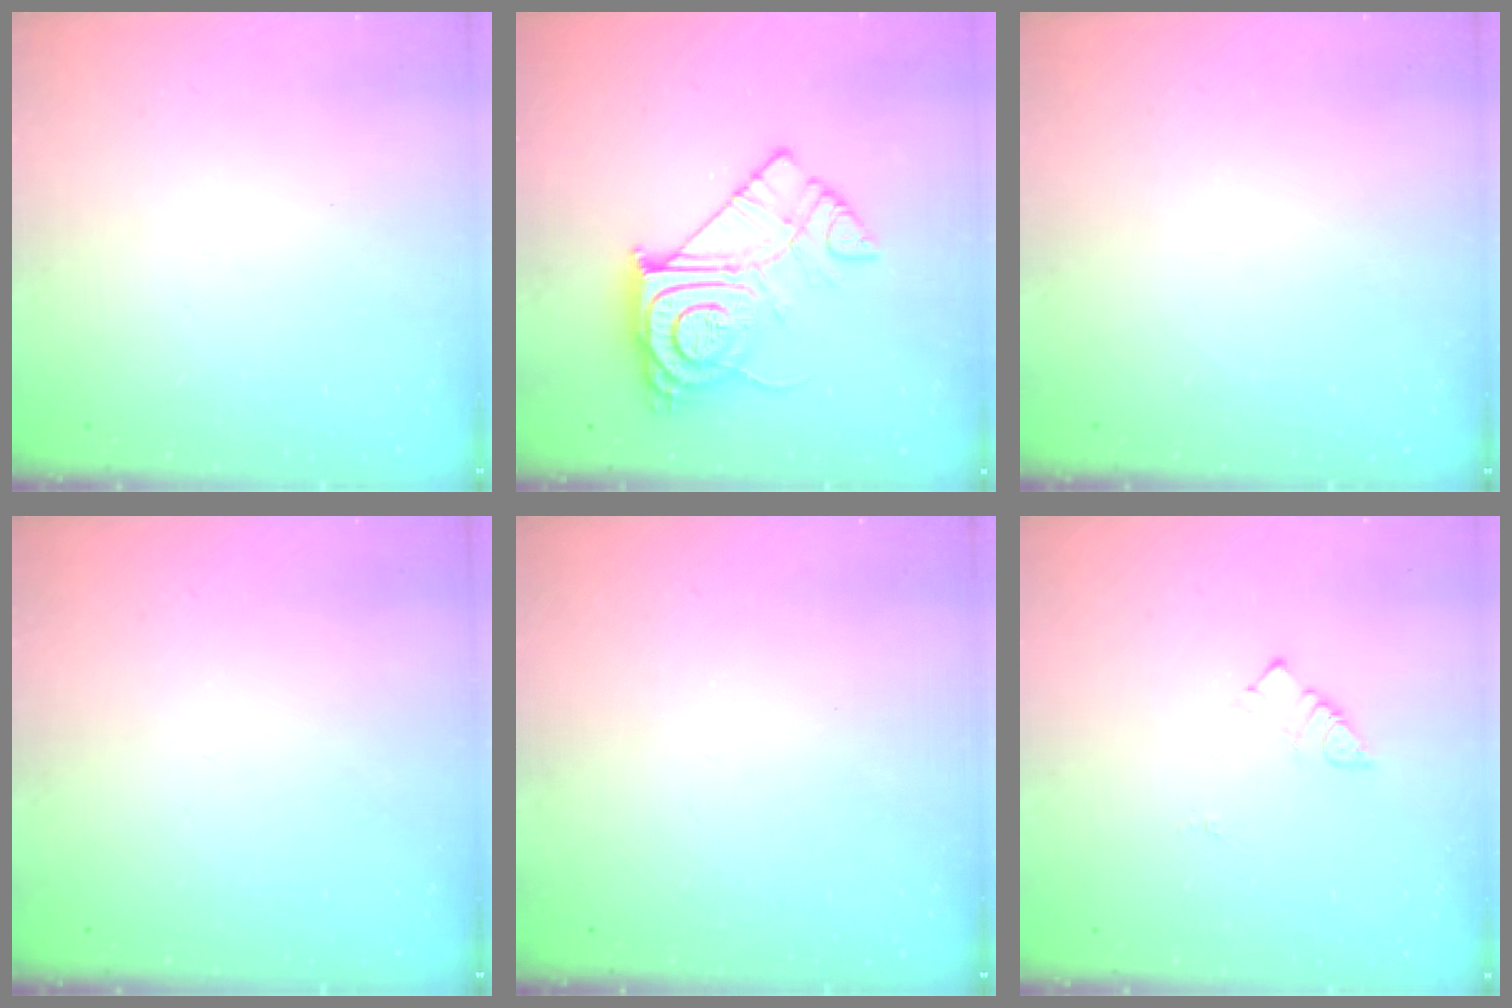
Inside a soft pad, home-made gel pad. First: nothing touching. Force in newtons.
{"total": 17.2, "press": 17.1, "slide": 1.3}
{"total": 0.0}
{"total": 0.0}
{"total": 1.8, "press": 1.8, "slide": 0.4}
{"total": 3.9, "press": 3.8, "slide": 0.5}